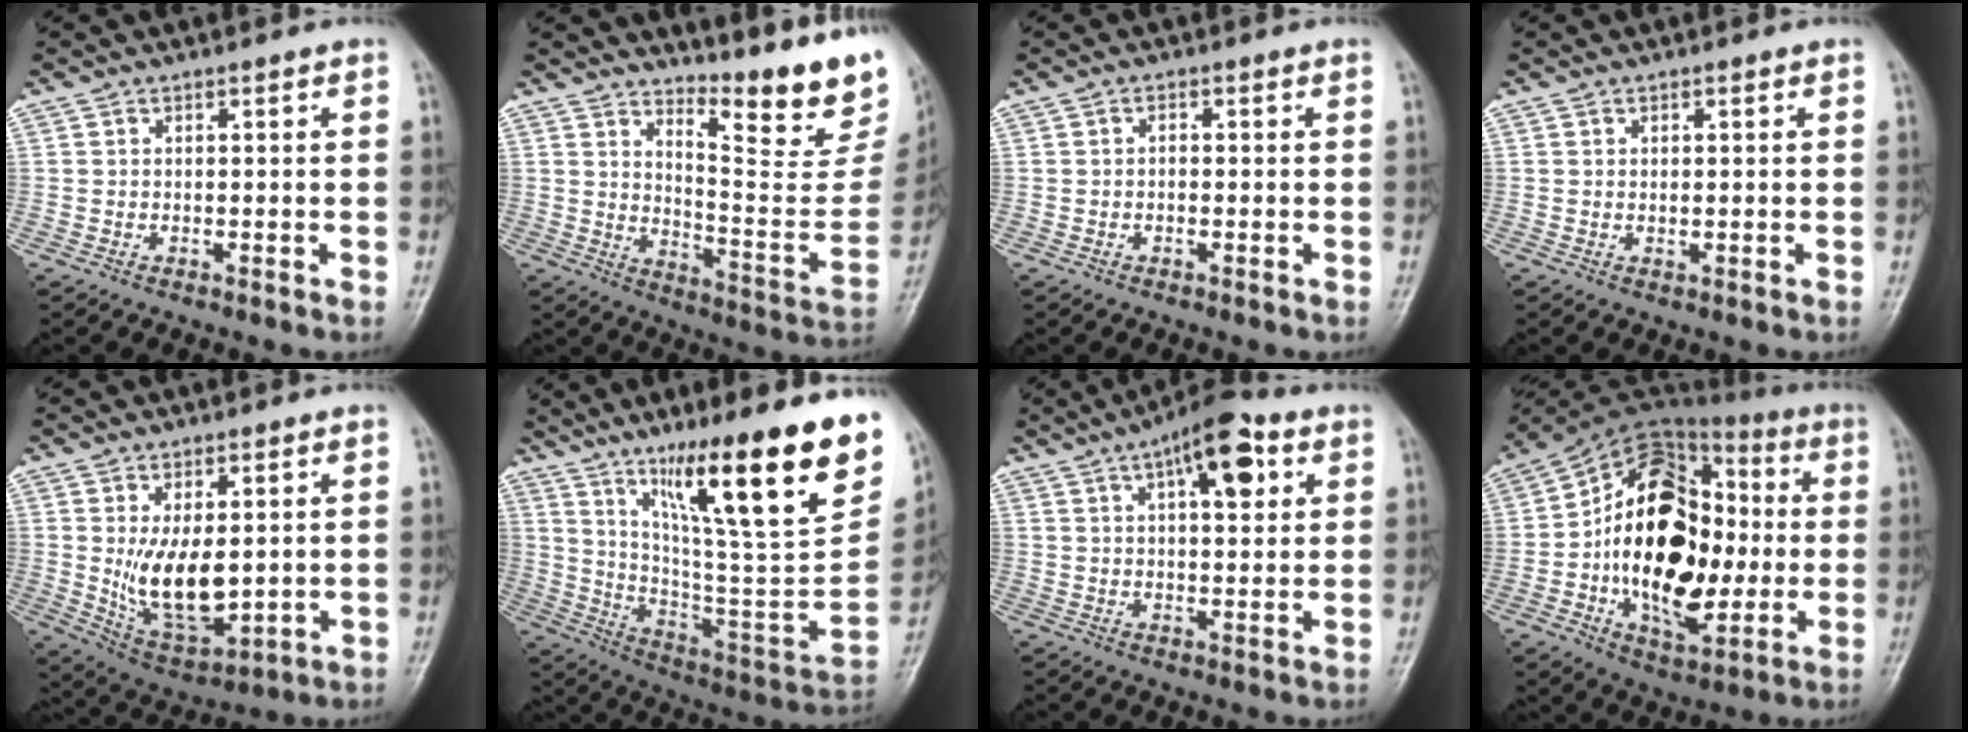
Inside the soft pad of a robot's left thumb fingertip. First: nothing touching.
{"total": 18.0, "force": [14.4, 4.4, 9.8], "torque": [-0.094, -0.135, 0.196]}
{"total": 1.0, "force": [-0.1, 0.6, 0.8], "torque": [-0.011, 0.004, -0.004]}
{"total": 1.0, "force": [0.2, 0.5, 0.9], "torque": [-0.016, -0.002, 0.007]}
{"total": 12.4, "force": [0.7, 6.5, 10.5], "torque": [-0.158, -0.021, 0.033]}
{"total": 31.4, "force": [16.9, 5.9, 25.8], "torque": [-0.357, -0.056, 0.282]}
{"total": 12.1, "force": [5.3, 4.8, 9.8], "torque": [-0.119, -0.003, 0.072]}
{"total": 25.5, "force": [-1.9, 15.9, 19.9], "torque": [-0.299, 0.019, -0.027]}